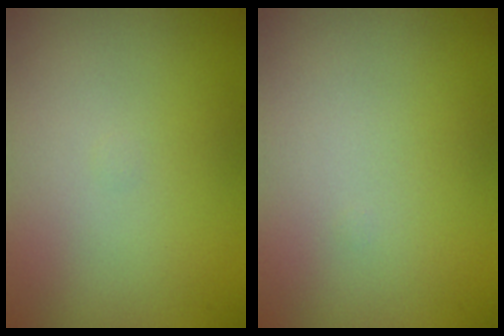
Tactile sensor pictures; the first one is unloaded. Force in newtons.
{"total": 0.0}